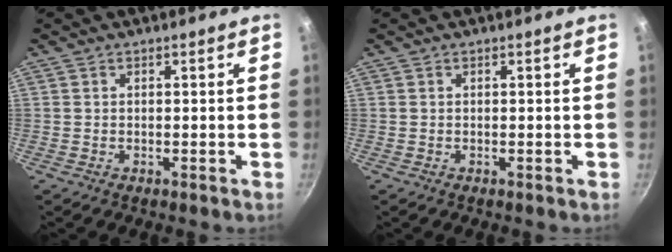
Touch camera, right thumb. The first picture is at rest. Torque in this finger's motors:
{"motor_torque": [-0.16, -0.16, 0.03, -0.01, 0.00]}